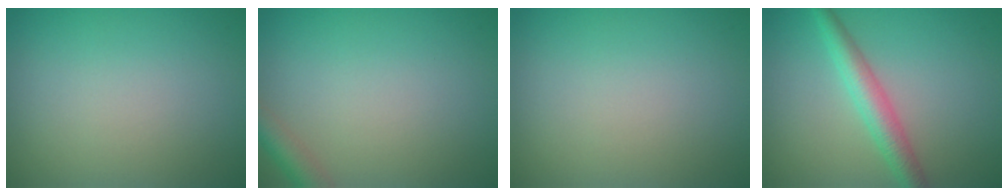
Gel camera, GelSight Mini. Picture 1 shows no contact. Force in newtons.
{"total": 2.3, "press": 2.3, "slide": 0.1}
{"total": 0.0}
{"total": 3.4, "press": 3.4, "slide": 0.0}